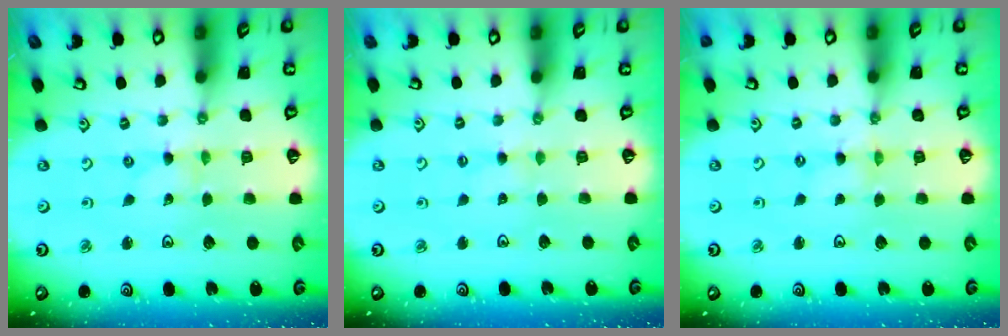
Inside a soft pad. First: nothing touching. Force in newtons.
{"total": 1.4, "press": 1.4, "slide": 0.2}
{"total": 0.0}